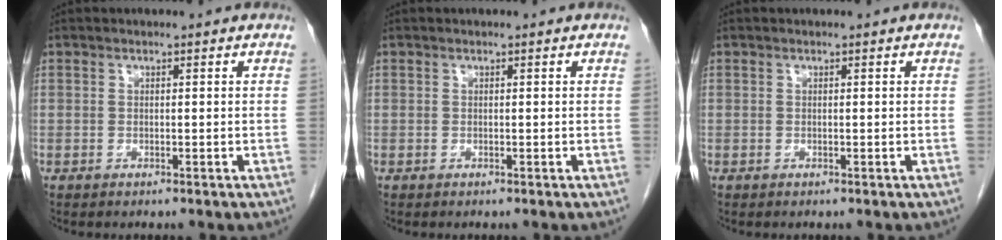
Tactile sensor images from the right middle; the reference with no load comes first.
{"total": 0.0}
{"total": 0.0}